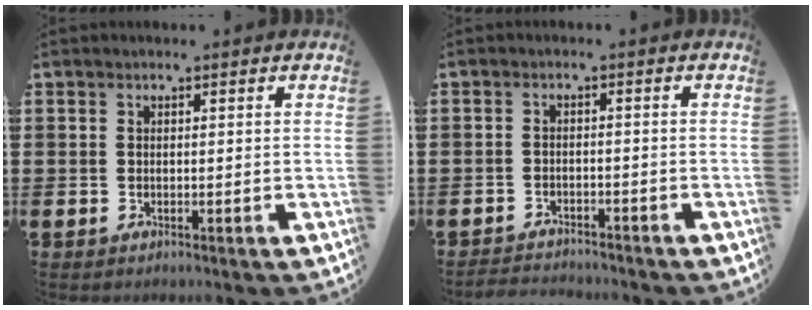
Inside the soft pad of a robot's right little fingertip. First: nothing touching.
{"total": 2.1, "force": [-2.1, 0.0, -0.3], "torque": [-0.004, 0.002, -0.046]}